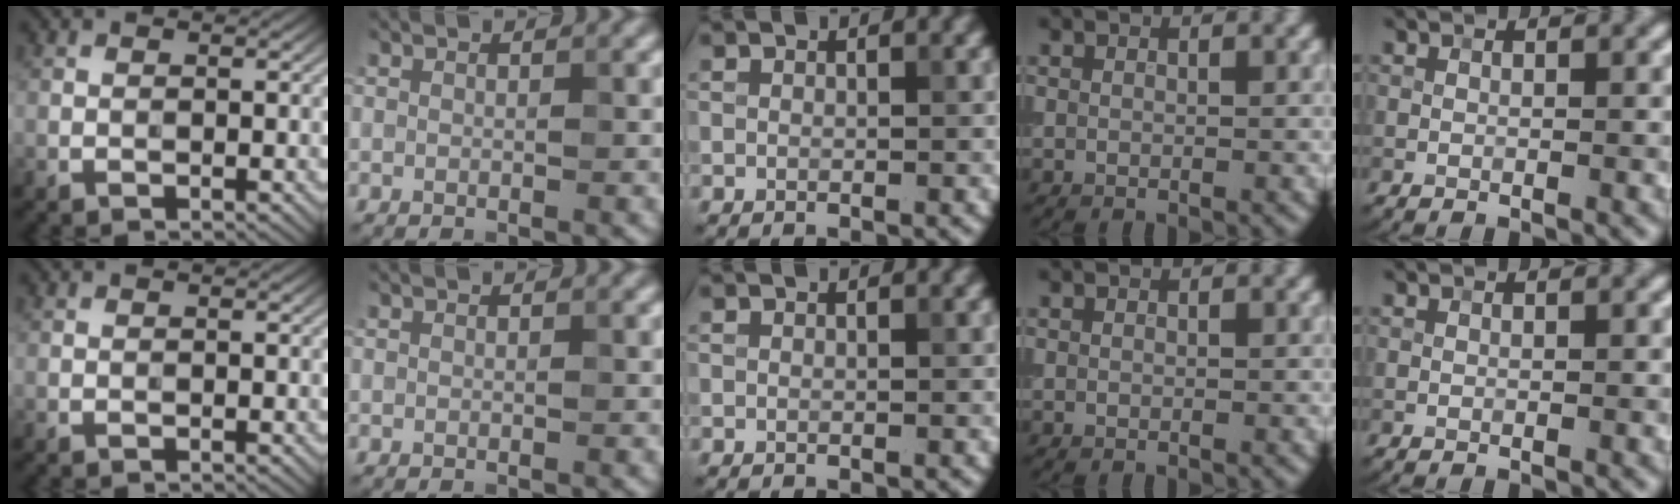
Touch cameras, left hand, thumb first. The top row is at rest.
{}